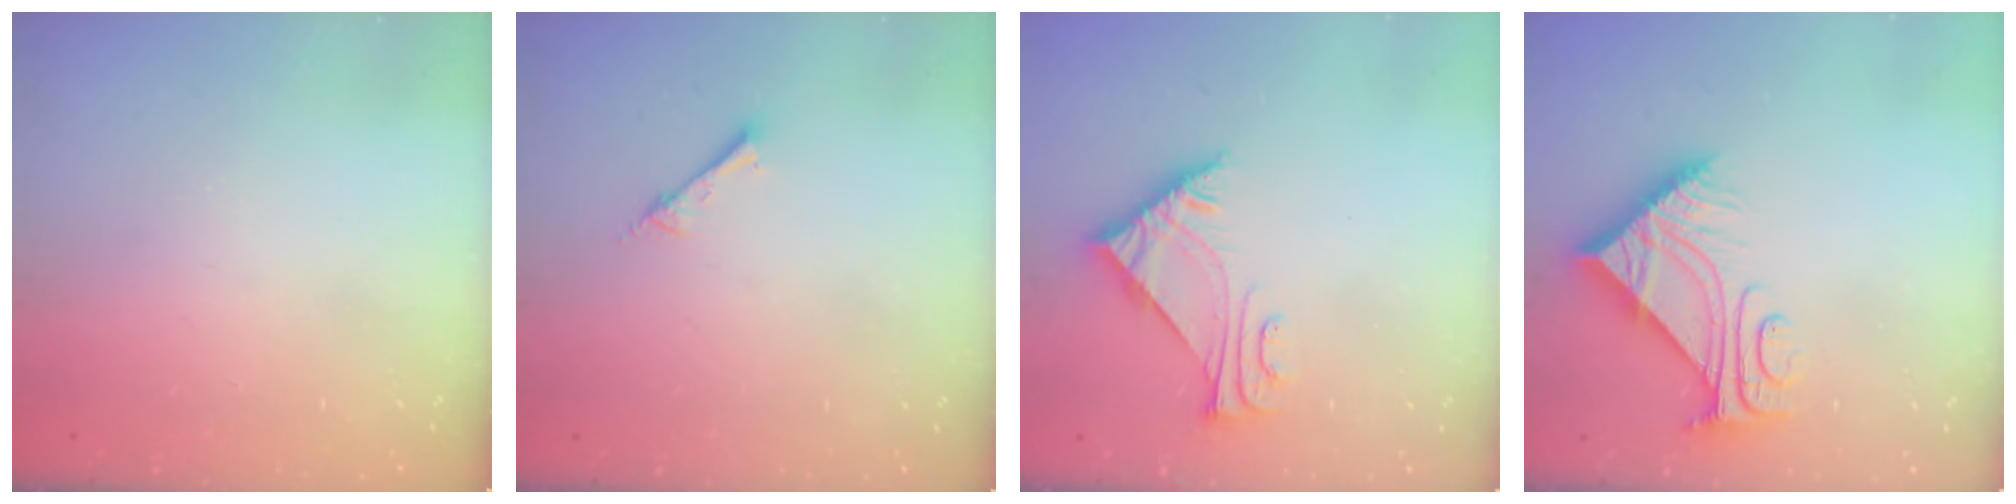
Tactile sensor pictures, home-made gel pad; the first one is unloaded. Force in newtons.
{"total": 1.5, "press": 1.4, "slide": 0.2}
{"total": 5.5, "press": 5.5, "slide": 0.9}
{"total": 9.0, "press": 8.9, "slide": 1.0}